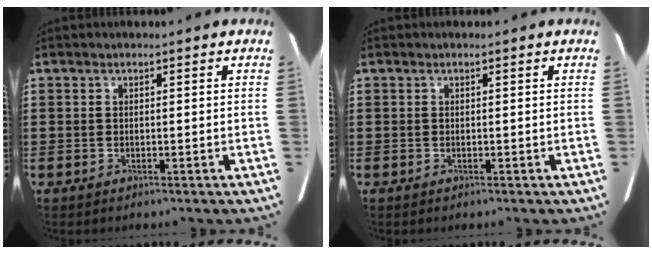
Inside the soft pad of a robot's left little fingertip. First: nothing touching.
{"total": 0.0}